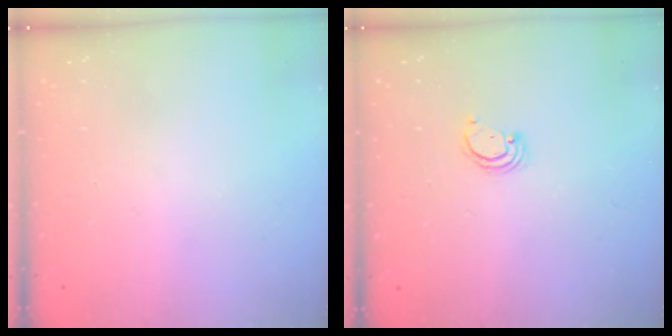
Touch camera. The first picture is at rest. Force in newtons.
{"total": 1.7, "press": 1.7, "slide": 0.1}